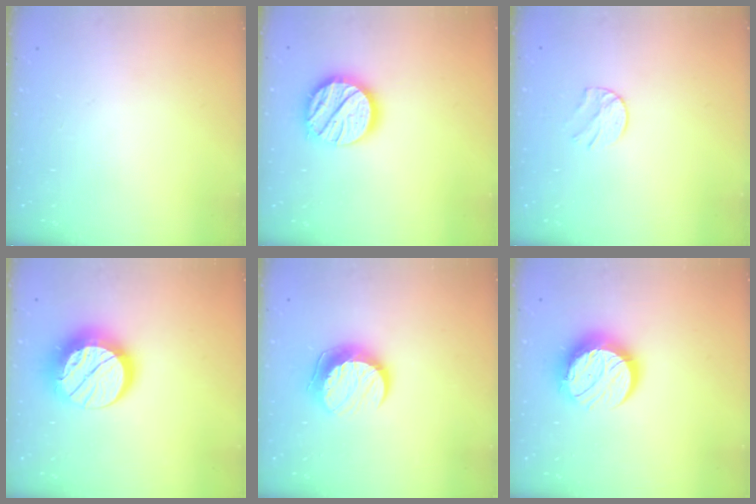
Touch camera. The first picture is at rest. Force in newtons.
{"total": 17.1, "press": 17.0, "slide": 1.7}
{"total": 5.9, "press": 5.9, "slide": 0.6}
{"total": 15.0, "press": 15.0, "slide": 1.0}
{"total": 10.3, "press": 10.3, "slide": 0.3}
{"total": 12.3, "press": 12.2, "slide": 0.9}